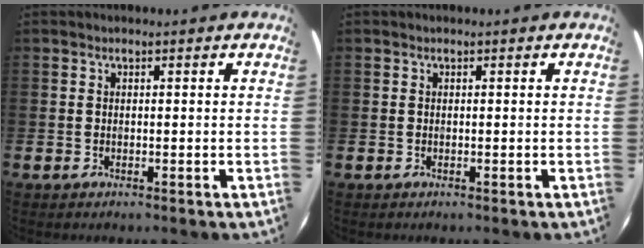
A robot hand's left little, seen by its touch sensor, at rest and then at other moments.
{"total": 0.0}